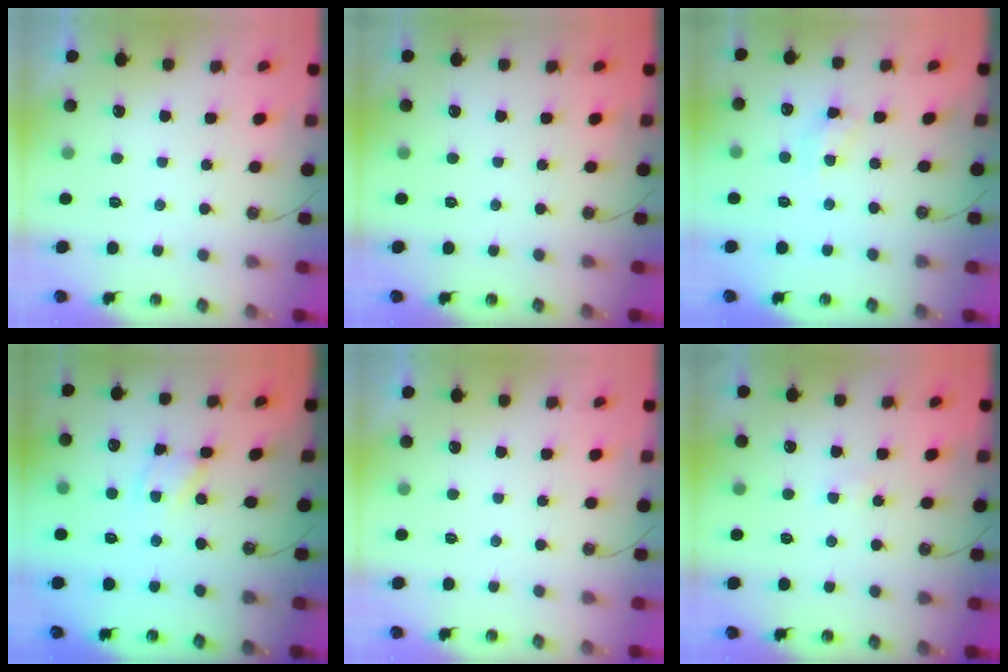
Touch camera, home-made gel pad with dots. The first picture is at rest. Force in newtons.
{"total": 0.0}
{"total": 6.8, "press": 6.8, "slide": 0.5}
{"total": 2.8, "press": 2.8, "slide": 0.1}
{"total": 0.0}
{"total": 2.4, "press": 2.3, "slide": 0.4}